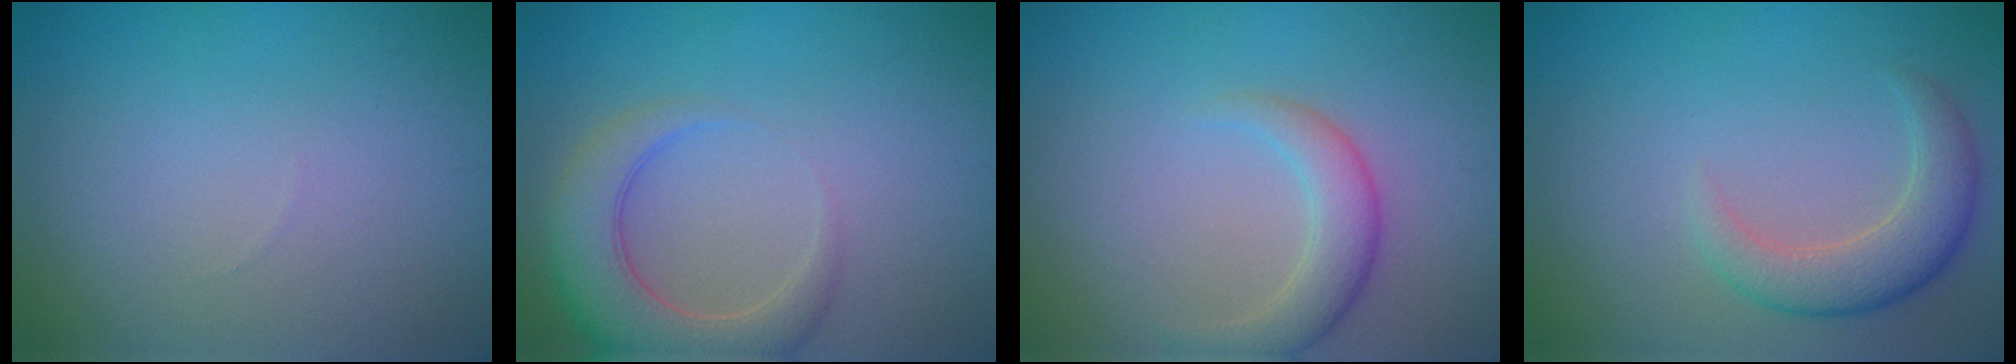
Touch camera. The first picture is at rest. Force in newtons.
{"total": 5.7, "press": 5.6, "slide": 0.6}
{"total": 2.8, "press": 2.8, "slide": 0.1}
{"total": 3.6, "press": 3.6, "slide": 0.5}